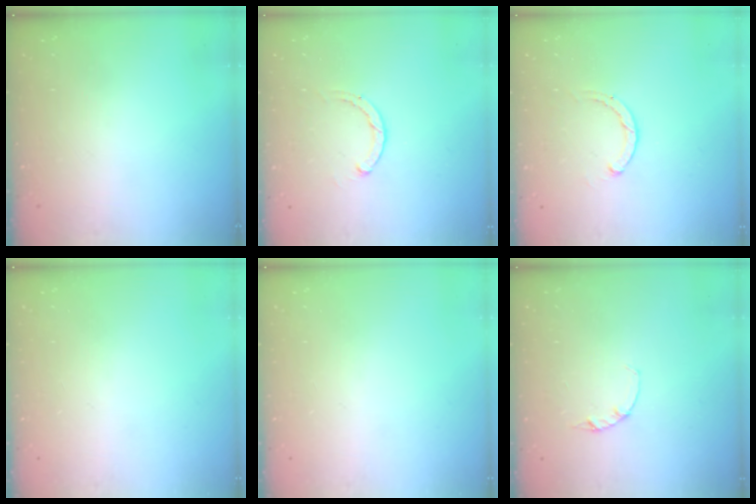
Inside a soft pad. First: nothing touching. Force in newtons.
{"total": 1.1, "press": 1.0, "slide": 0.3}
{"total": 1.1, "press": 1.0, "slide": 0.3}
{"total": 0.0}
{"total": 0.0}
{"total": 1.2, "press": 1.1, "slide": 0.3}